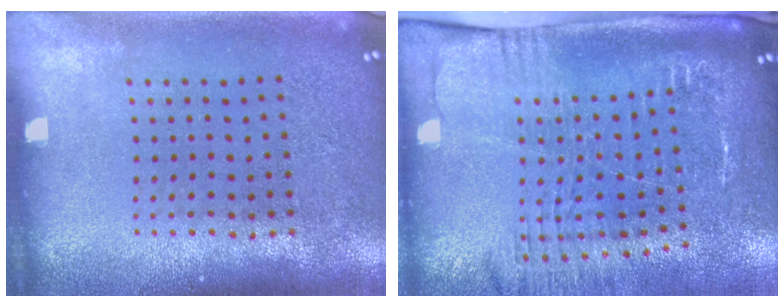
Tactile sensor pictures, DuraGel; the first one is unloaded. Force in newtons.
{"total": 2.6, "press": 2.0, "slide": 1.7}